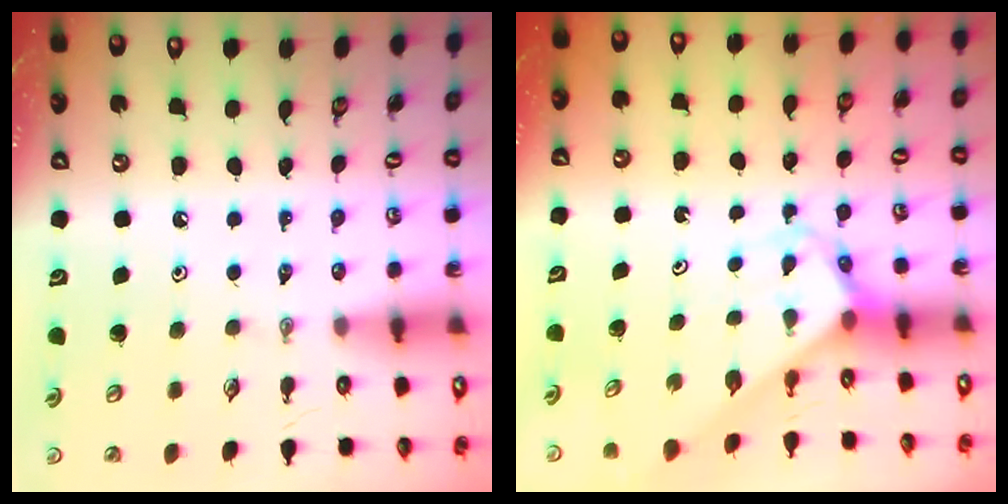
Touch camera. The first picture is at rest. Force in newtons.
{"total": 3.3, "press": 3.3, "slide": 0.1}